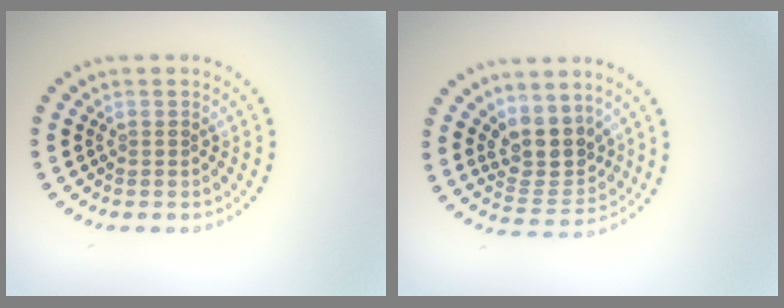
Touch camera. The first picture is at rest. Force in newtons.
{"total": 4.1, "press": 3.6, "slide": 1.9}